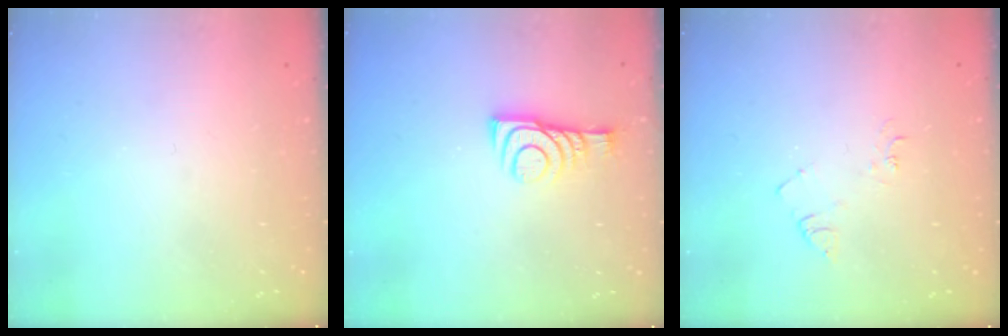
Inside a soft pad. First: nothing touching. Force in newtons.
{"total": 7.8, "press": 7.8, "slide": 0.7}
{"total": 5.7, "press": 5.7, "slide": 0.5}